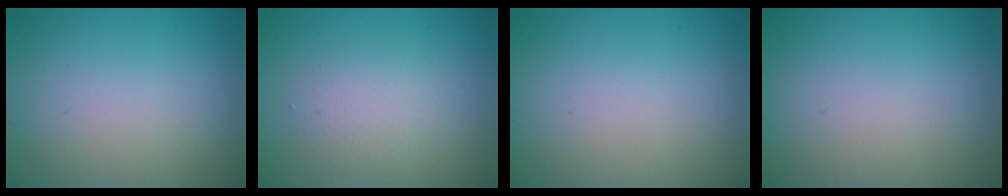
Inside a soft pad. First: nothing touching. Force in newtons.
{"total": 2.4, "press": 2.4, "slide": 0.1}
{"total": 0.0}
{"total": 0.0}